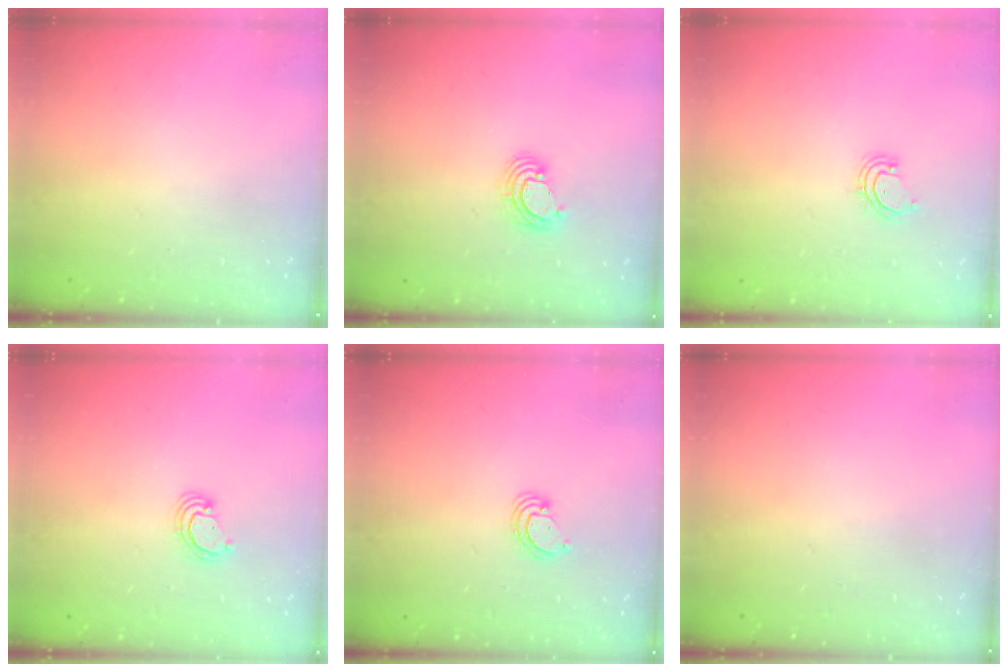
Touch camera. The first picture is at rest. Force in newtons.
{"total": 3.6, "press": 3.6, "slide": 0.2}
{"total": 2.6, "press": 2.6, "slide": 0.3}
{"total": 2.8, "press": 2.8, "slide": 0.3}
{"total": 2.7, "press": 2.7, "slide": 0.2}
{"total": 0.0}